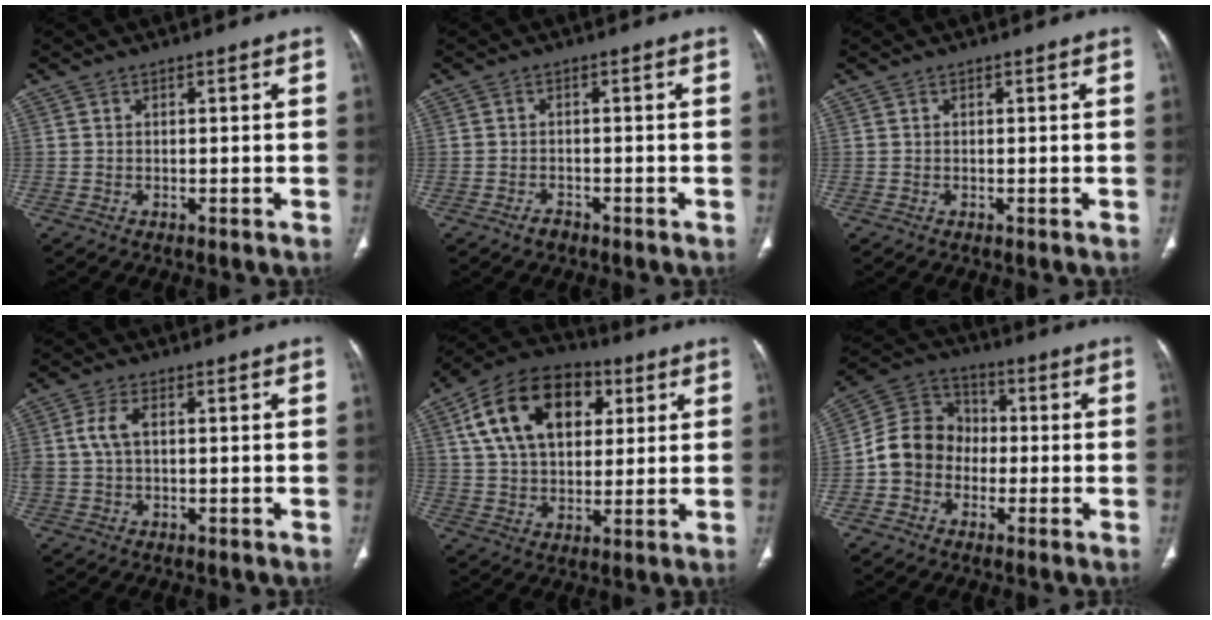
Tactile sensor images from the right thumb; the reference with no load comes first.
{"total": 1.6, "force": [-1.3, 0.8, 0.5], "torque": [-0.013, 0.006, -0.021]}
{"total": 0.0}
{"total": 4.8, "force": [0.6, 2.6, 4.0], "torque": [-0.099, 0.010, 0.010]}
{"total": 19.6, "force": [6.5, 12.7, 13.5], "torque": [-0.211, 0.003, 0.106]}
{"total": 10.5, "force": [-2.1, 9.1, 4.7], "torque": [-0.067, 0.038, -0.052]}